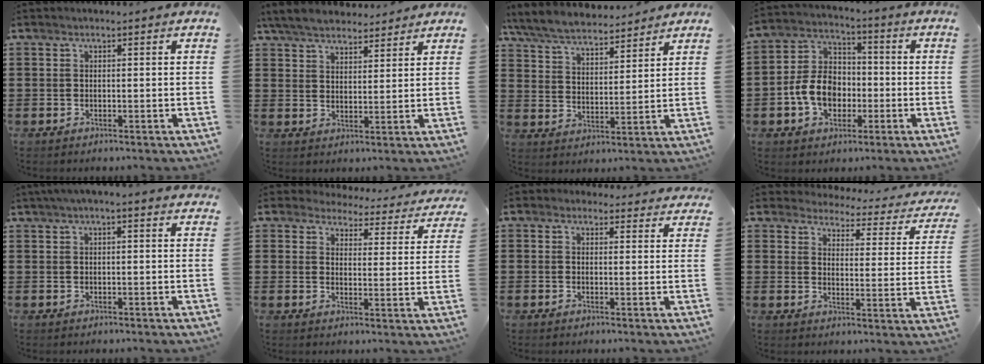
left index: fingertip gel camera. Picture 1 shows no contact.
{"total": 5.5, "force": [5.1, 1.6, 1.4], "torque": [-0.047, -0.008, 0.095]}
{"total": 6.7, "force": [6.3, 1.1, 1.9], "torque": [-0.065, -0.027, 0.113]}
{"total": 8.5, "force": [-2.3, 6.5, 5.0], "torque": [-0.130, 0.014, -0.048]}
{"total": 2.2, "force": [1.5, 0.2, 1.5], "torque": [-0.033, 0.004, 0.027]}
{"total": 3.9, "force": [3.8, 0.7, 0.5], "torque": [-0.025, -0.031, 0.061]}
{"total": 2.3, "force": [2.0, 1.1, 0.4], "torque": [-0.008, -0.003, 0.035]}
{"total": 3.1, "force": [3.0, 0.4, 0.7], "torque": [-0.035, -0.023, 0.045]}